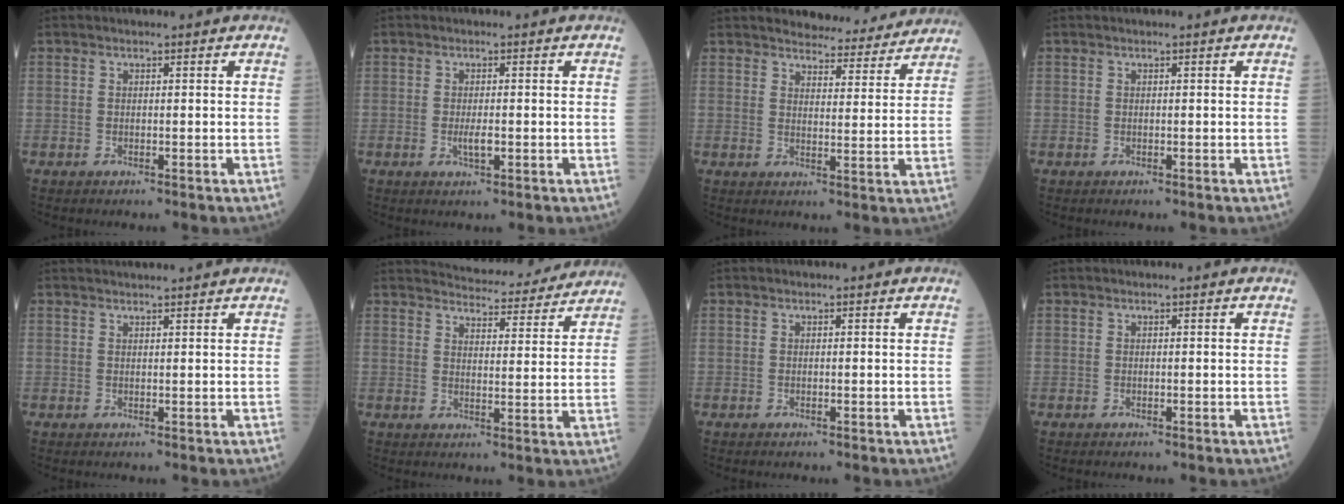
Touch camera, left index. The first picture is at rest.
{"total": 1.9, "force": [-0.5, 0.5, 1.8], "torque": [-0.035, -0.002, -0.007]}
{"total": 9.5, "force": [9.2, 2.0, 1.7], "torque": [-0.011, -0.010, 0.106]}
{"total": 0.0}
{"total": 3.7, "force": [3.5, -0.1, 1.0], "torque": [-0.011, 0.026, 0.049]}
{"total": 15.7, "force": [15.1, 2.4, 3.7], "torque": [-0.040, -0.006, 0.180]}
{"total": 0.0}
{"total": 0.0}